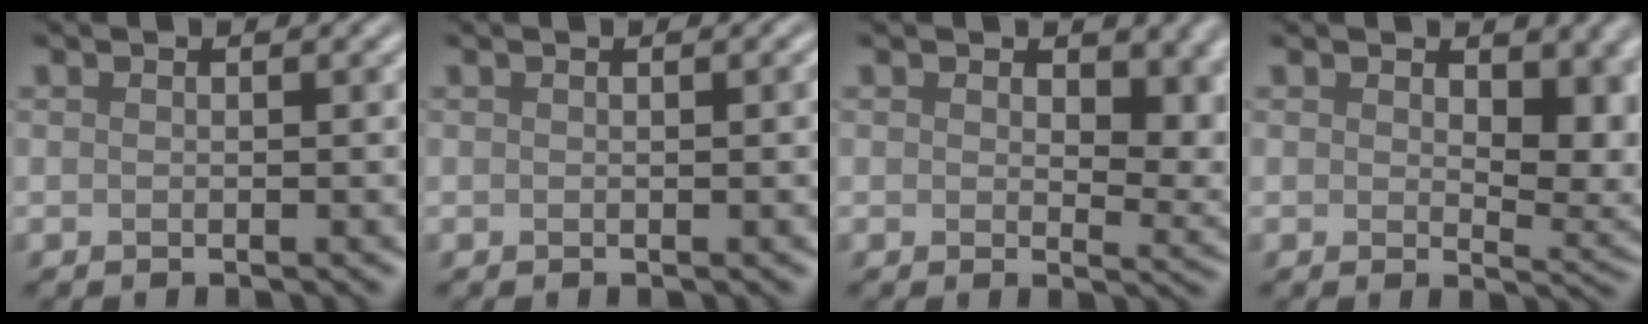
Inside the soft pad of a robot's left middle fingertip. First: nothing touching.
{"total": 0.6, "force": [0.1, 0.1, 0.6], "torque": [-0.005, 0.002, 0.002]}
{"total": 5.0, "force": [1.7, 3.1, 3.6], "torque": [-0.047, -0.013, 0.025]}
{"total": 6.0, "force": [1.7, 3.5, 4.6], "torque": [-0.057, -0.013, 0.029]}